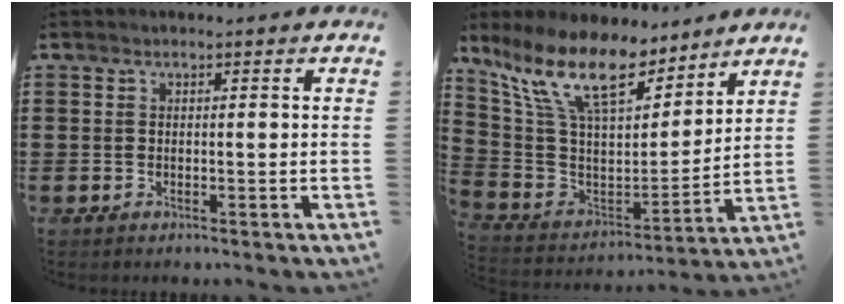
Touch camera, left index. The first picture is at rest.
{"total": 13.9, "force": [9.7, 4.6, 8.9], "torque": [-0.212, -0.052, 0.169]}